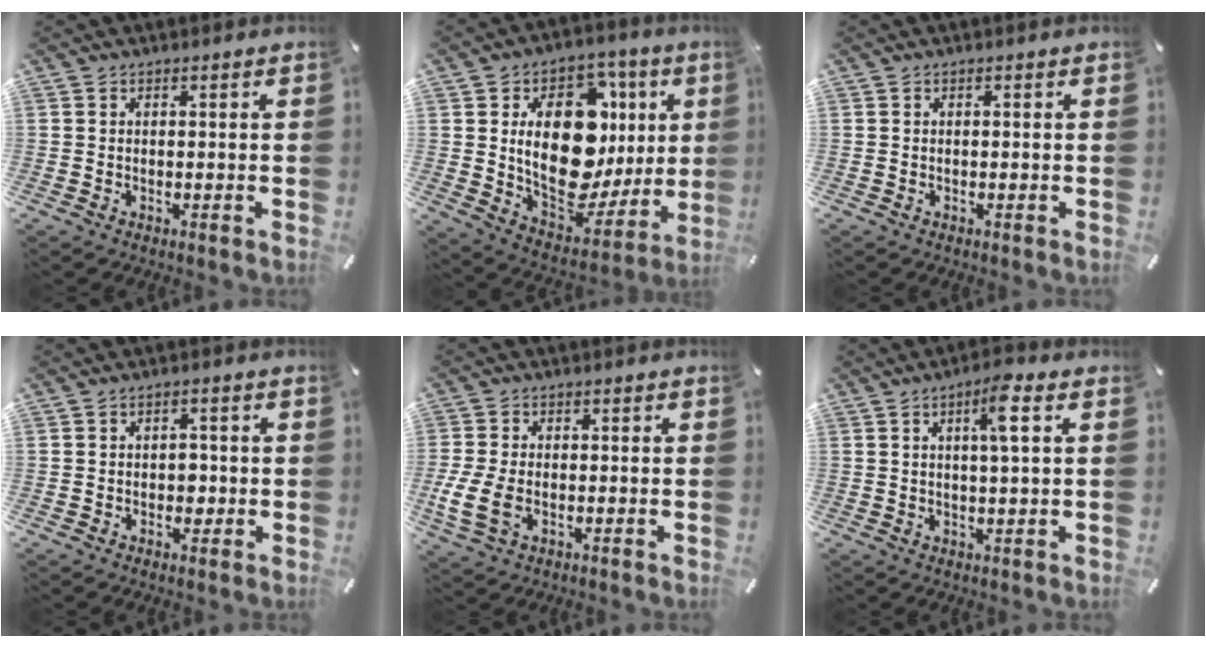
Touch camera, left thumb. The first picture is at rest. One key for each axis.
{"total": 24.6, "fx": 4.9, "fy": 15.5, "fz": 18.5, "tx": -0.307, "ty": -0.042, "tz": 0.087}
{"total": 0.0}
{"total": 2.9, "fx": -0.4, "fy": 2.1, "fz": 1.8, "tx": -0.028, "ty": 0.000, "tz": -0.011}
{"total": 7.9, "fx": -2.0, "fy": 5.2, "fz": 5.5, "tx": -0.127, "ty": 0.002, "tz": -0.035}
{"total": 6.7, "fx": 2.2, "fy": 1.1, "fz": 6.2, "tx": -0.108, "ty": -0.003, "tz": 0.031}